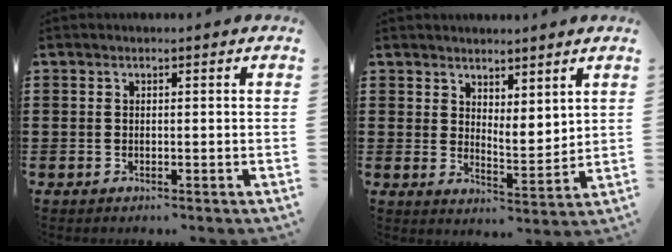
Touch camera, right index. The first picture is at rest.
{"total": 4.1, "force": [4.0, 1.1, 0.3], "torque": [-0.012, -0.019, 0.075]}